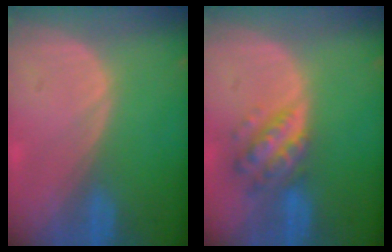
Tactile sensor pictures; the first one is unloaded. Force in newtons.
{"total": 6.4, "press": 5.7, "slide": 2.8}